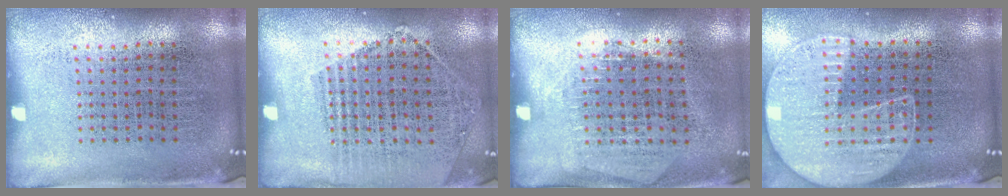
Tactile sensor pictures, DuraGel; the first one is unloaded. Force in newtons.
{"total": 1.4, "press": 1.4, "slide": 0.4}
{"total": 1.3, "press": 1.2, "slide": 0.6}
{"total": 1.3, "press": 1.3, "slide": 0.2}